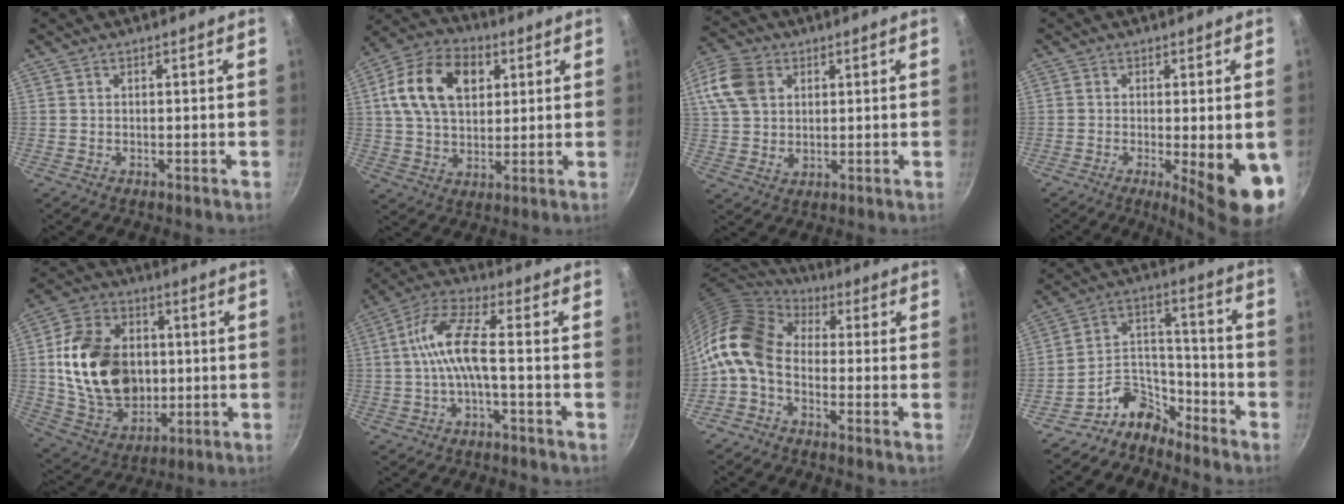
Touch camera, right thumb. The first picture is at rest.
{"total": 16.0, "force": [4.6, 10.8, 11.0], "torque": [-0.172, 0.005, 0.068]}
{"total": 11.9, "force": [4.0, 8.7, 7.1], "torque": [-0.139, 0.000, 0.070]}
{"total": 12.1, "force": [-3.2, 2.9, 11.3], "torque": [-0.135, -0.011, -0.035]}
{"total": 21.3, "force": [1.0, 15.7, 14.3], "torque": [-0.230, 0.009, 0.026]}
{"total": 8.8, "force": [-1.4, 2.6, 8.3], "torque": [-0.185, 0.032, -0.035]}
{"total": 12.9, "force": [-1.7, 8.8, 9.3], "torque": [-0.167, 0.035, -0.057]}
{"total": 9.7, "force": [-8.1, 4.8, 2.3], "torque": [-0.011, 0.097, -0.168]}